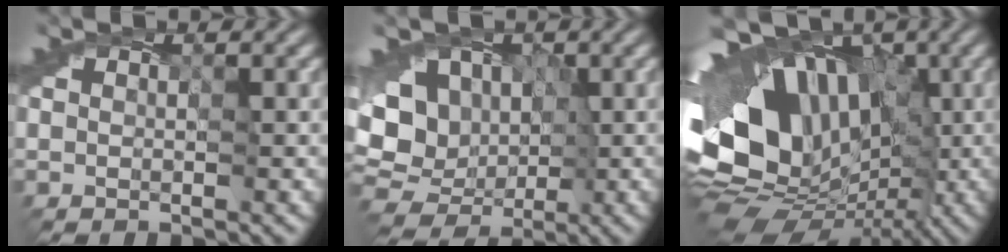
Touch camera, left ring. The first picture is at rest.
{"total": 9.6, "force": [1.1, 8.1, 5.0], "torque": [-0.075, 0.013, -0.005]}
{"total": 18.1, "force": [1.5, 13.0, 12.6], "torque": [-0.224, 0.010, 0.034]}